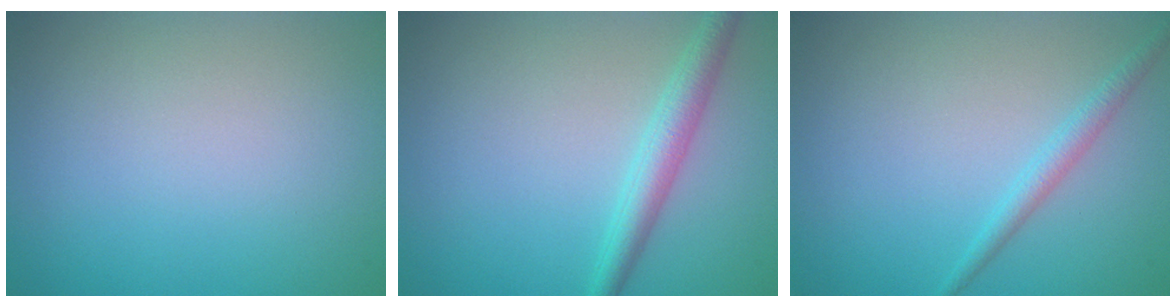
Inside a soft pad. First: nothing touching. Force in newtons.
{"total": 2.9, "press": 2.9, "slide": 0.1}
{"total": 1.7, "press": 1.7, "slide": 0.1}